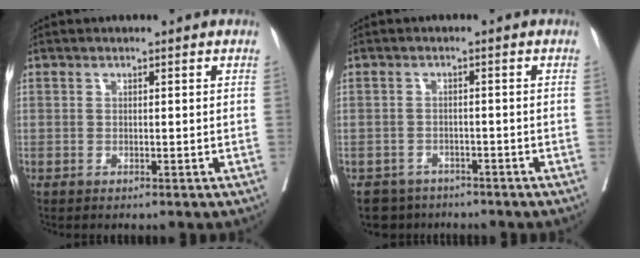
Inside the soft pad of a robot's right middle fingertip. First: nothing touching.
{"total": 4.0, "force": [-3.1, 2.4, -0.4], "torque": [0.012, 0.005, -0.050]}